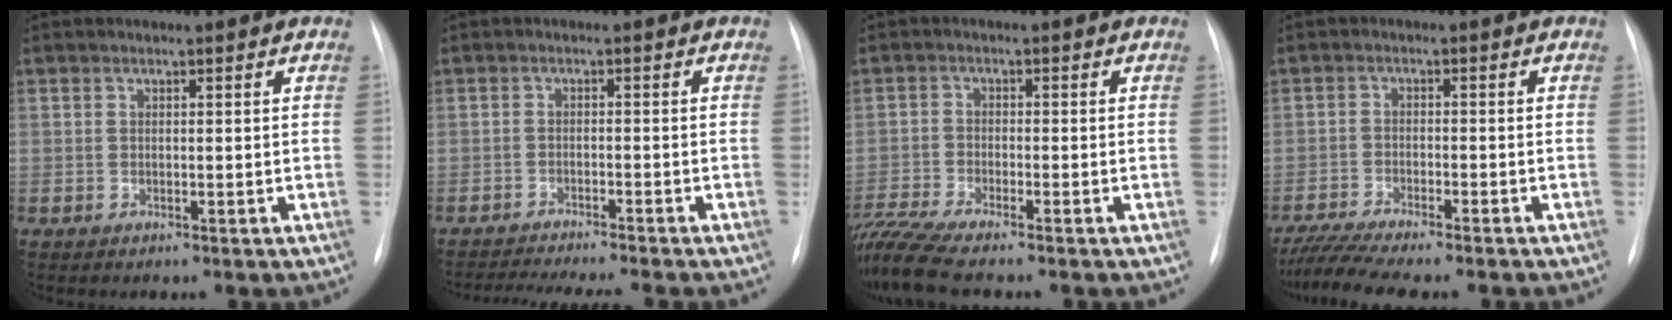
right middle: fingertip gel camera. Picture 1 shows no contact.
{"total": 9.6, "force": [-8.6, -0.5, 4.3], "torque": [-0.053, -0.011, -0.131]}
{"total": 7.2, "force": [-6.4, -0.9, 3.2], "torque": [-0.065, -0.017, -0.118]}
{"total": 8.5, "force": [-7.3, -0.1, 4.3], "torque": [-0.069, -0.014, -0.118]}